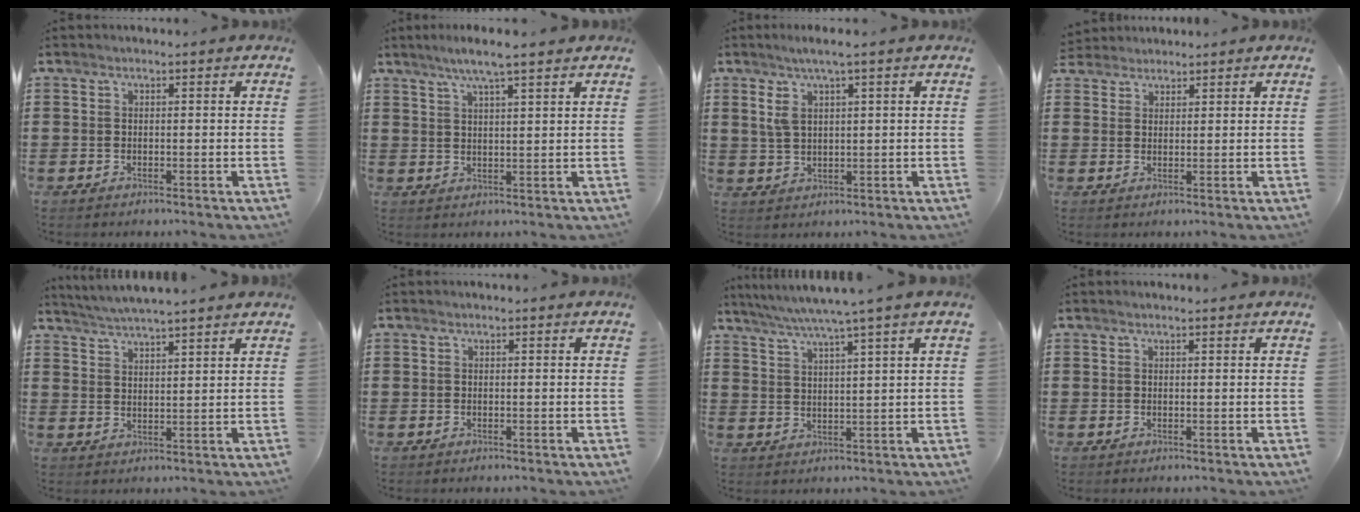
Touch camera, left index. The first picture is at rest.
{"total": 4.8, "force": [3.7, -0.1, 3.0], "torque": [-0.067, -0.003, 0.065]}
{"total": 4.7, "force": [2.1, 1.4, 4.0], "torque": [-0.088, 0.002, 0.034]}
{"total": 2.0, "force": [1.8, 0.8, -0.3], "torque": [-0.002, 0.005, 0.035]}
{"total": 3.7, "force": [3.5, -0.7, 0.7], "torque": [-0.026, -0.016, 0.062]}
{"total": 0.0}
{"total": 5.1, "force": [4.1, -1.2, 2.8], "torque": [-0.067, -0.021, 0.067]}
{"total": 0.0}